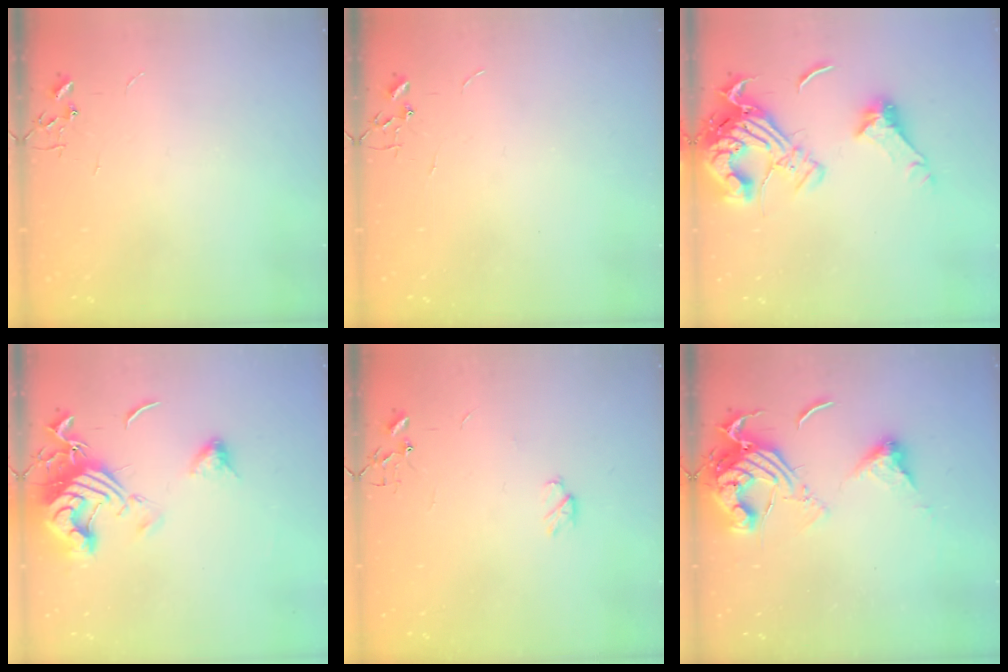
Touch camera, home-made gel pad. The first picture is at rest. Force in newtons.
{"total": 0.0}
{"total": 20.6, "press": 20.5, "slide": 2.2}
{"total": 15.9, "press": 15.7, "slide": 2.1}
{"total": 4.6, "press": 4.6, "slide": 0.7}
{"total": 16.5, "press": 16.4, "slide": 1.9}